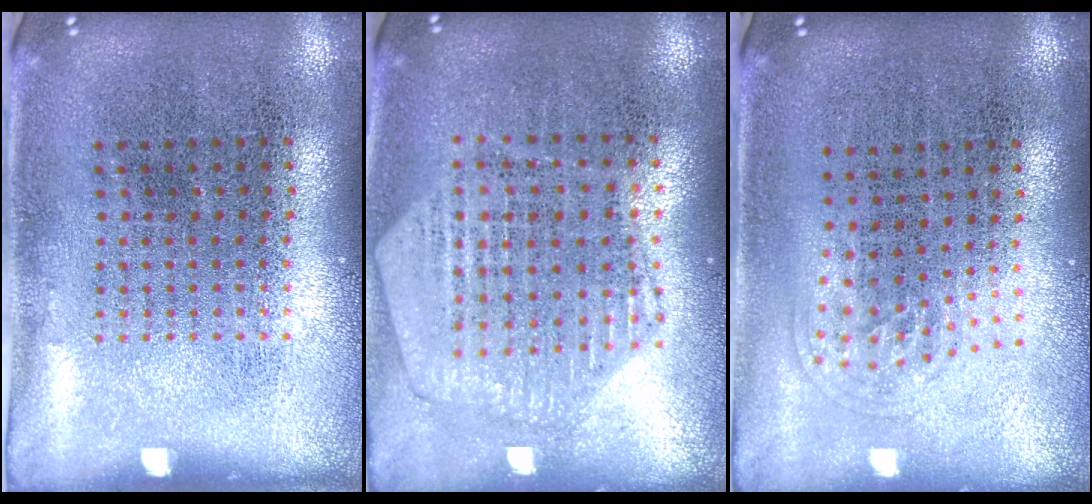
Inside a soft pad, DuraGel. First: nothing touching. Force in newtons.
{"total": 1.1, "press": 1.1, "slide": 0.1}
{"total": 1.0, "press": 0.7, "slide": 0.8}